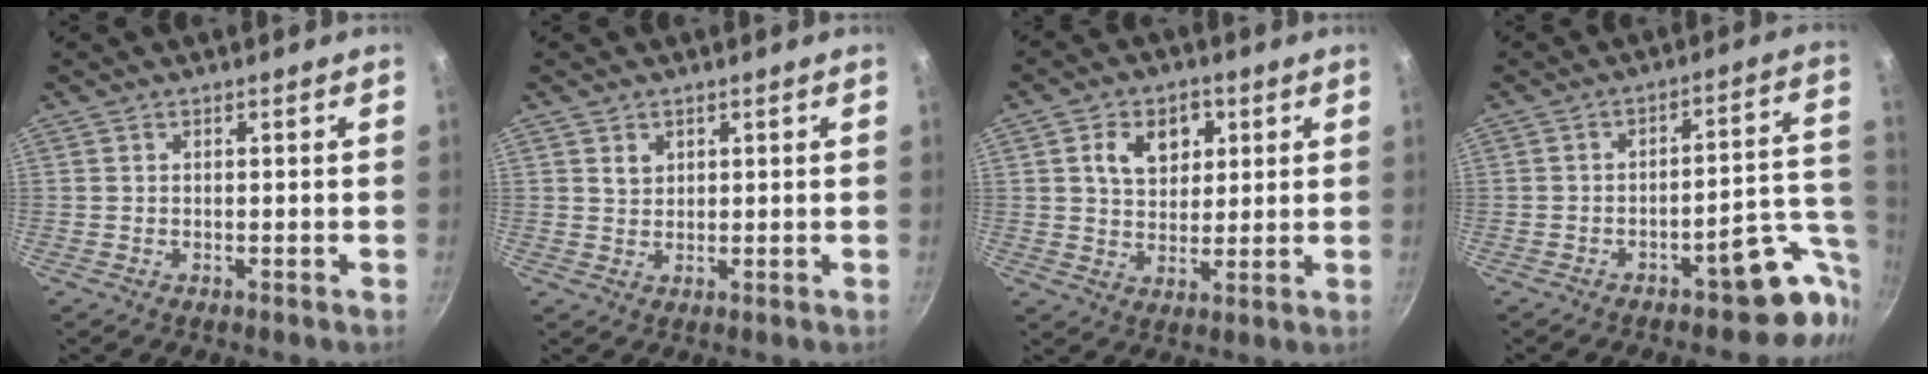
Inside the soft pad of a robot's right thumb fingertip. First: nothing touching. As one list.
[{"total": 2.2, "force": [1.0, 1.7, 0.9], "torque": [-0.008, 0.000, 0.019]}, {"total": 9.1, "force": [2.9, 6.7, 5.4], "torque": [-0.065, -0.003, 0.045]}, {"total": 11.8, "force": [-4.6, 5.0, 9.6], "torque": [-0.072, 0.043, -0.060]}]